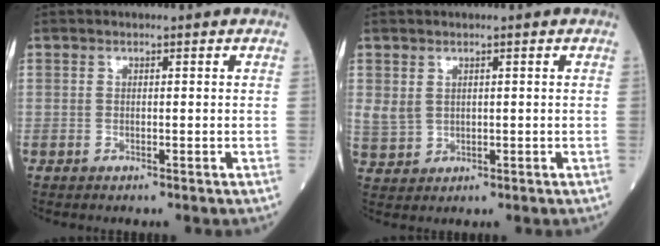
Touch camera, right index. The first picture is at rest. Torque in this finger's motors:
{"motor_torque": [0.40, 0.31, 0.16, 0.05]}